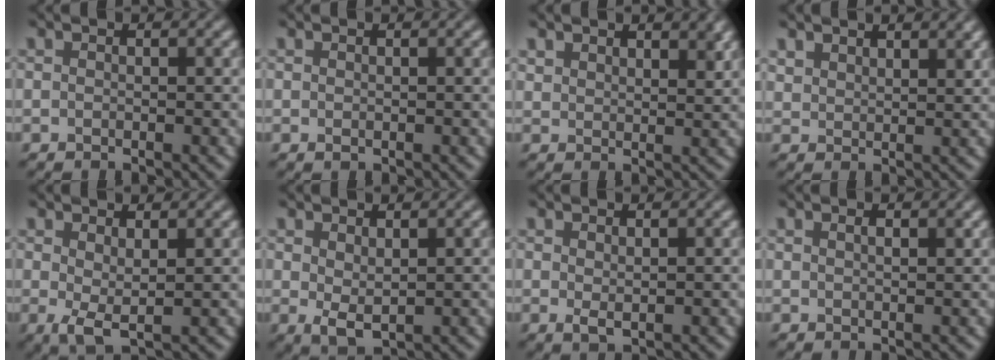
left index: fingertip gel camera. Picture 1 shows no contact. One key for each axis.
{"total": 0.0}
{"total": 3.7, "fx": 2.9, "fy": 1.7, "fz": 1.5, "tx": -0.035, "ty": 0.001, "tz": 0.054}
{"total": 2.9, "fx": 2.5, "fy": 1.2, "fz": 1.0, "tx": -0.027, "ty": 0.003, "tz": 0.049}
{"total": 2.1, "fx": 0.5, "fy": 0.5, "fz": 2.0, "tx": -0.043, "ty": -0.006, "tz": 0.011}
{"total": 1.9, "fx": 0.7, "fy": 0.8, "fz": 1.5, "tx": -0.033, "ty": -0.007, "tz": 0.017}
{"total": 0.9, "fx": 0.3, "fy": 0.3, "fz": 0.8, "tx": -0.017, "ty": -0.005, "tz": 0.010}
{"total": 0.9, "fx": 0.5, "fy": 0.3, "fz": 0.7, "tx": -0.014, "ty": 0.001, "tz": 0.008}